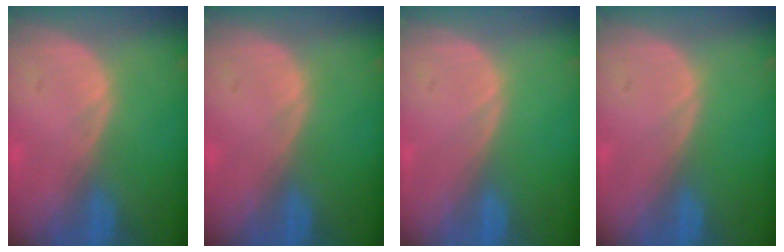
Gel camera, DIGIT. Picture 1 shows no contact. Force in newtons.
{"total": 0.0}
{"total": 0.0}
{"total": 0.0}